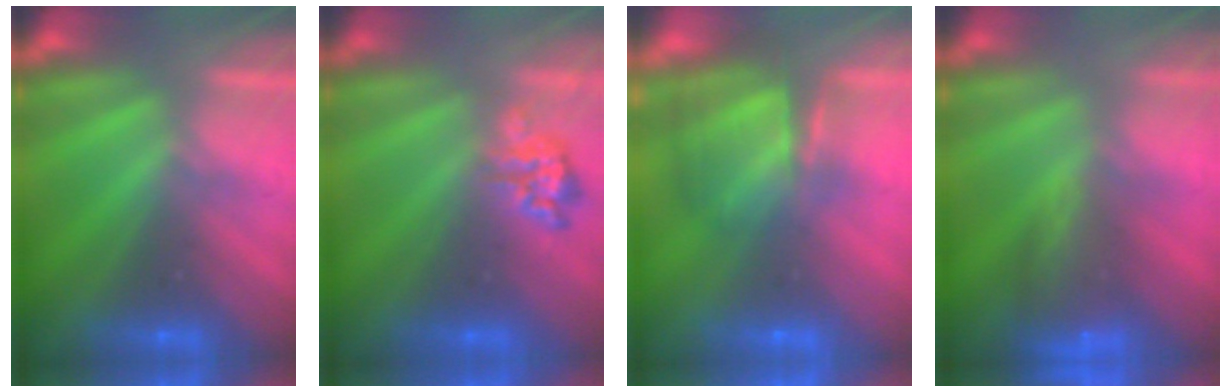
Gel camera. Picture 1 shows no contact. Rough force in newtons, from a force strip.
{"total": 2.4}
{"total": 7.1}
{"total": 7.4}